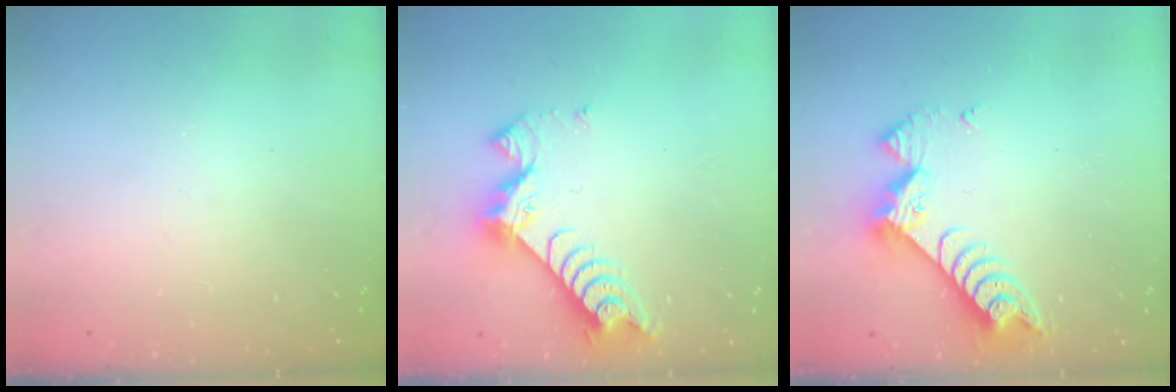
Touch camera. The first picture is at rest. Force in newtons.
{"total": 8.6, "press": 8.6, "slide": 0.4}
{"total": 9.0, "press": 9.0, "slide": 0.6}